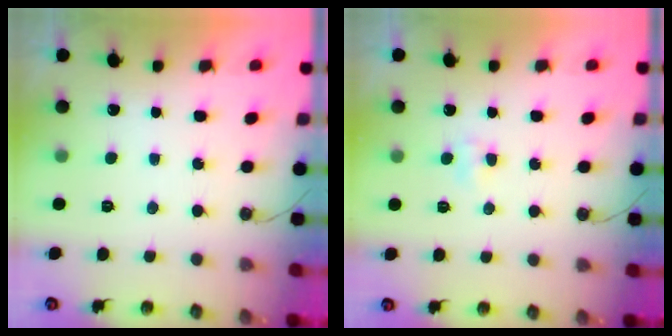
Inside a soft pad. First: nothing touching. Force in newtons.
{"total": 2.4, "press": 2.3, "slide": 0.3}